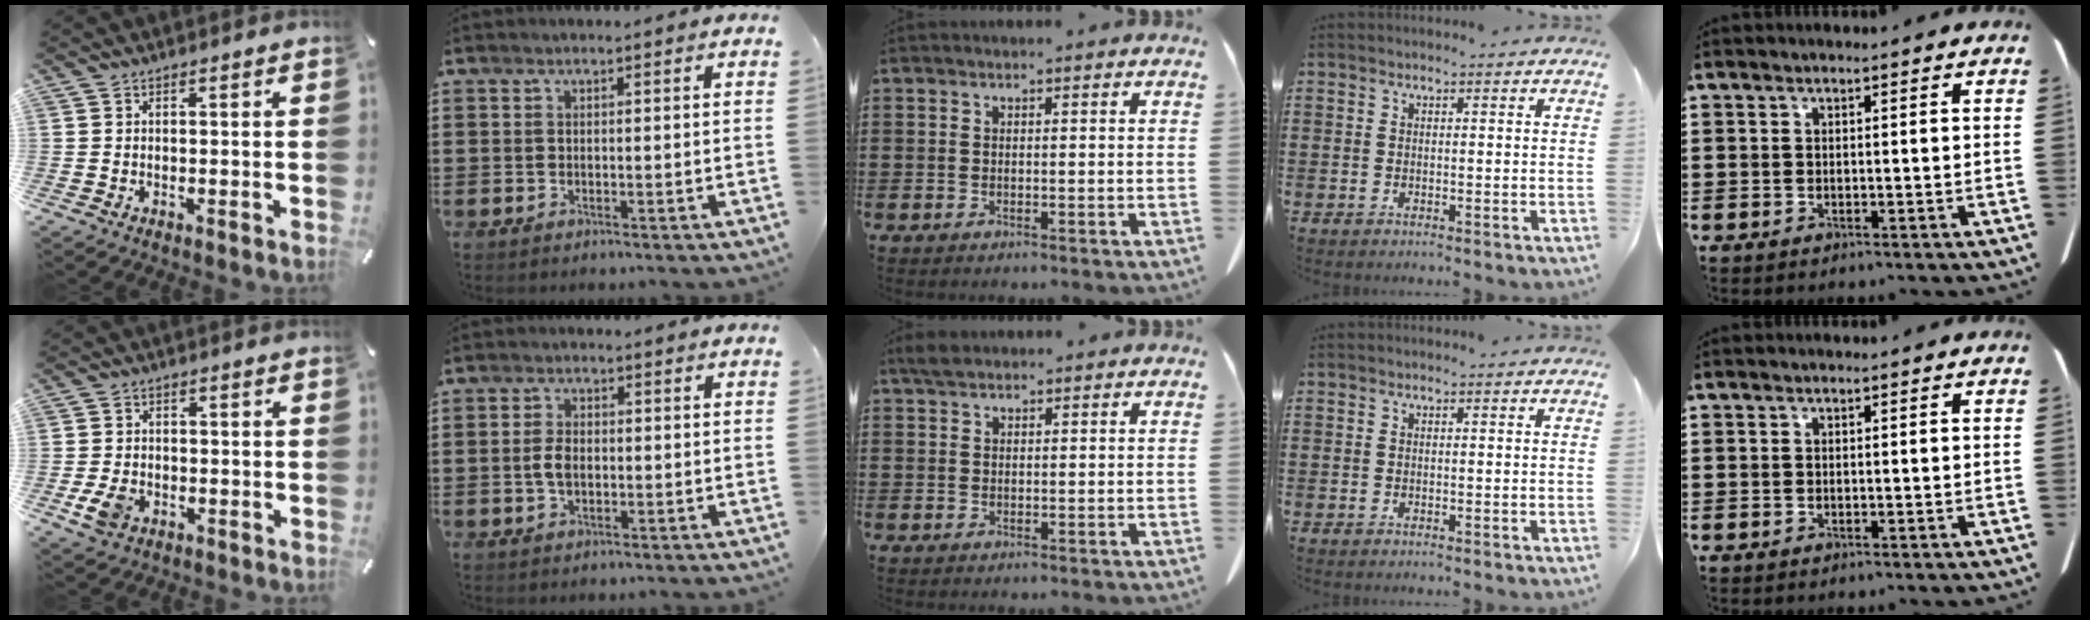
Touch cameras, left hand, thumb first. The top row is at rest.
{"thumb": {"total": 5.2, "force": [-2.0, 3.8, 3.0], "torque": [-0.074, 0.003, -0.039]}, "index": {"total": 3.2, "force": [-0.3, 1.8, 2.6], "torque": [-0.067, 0.000, -0.010]}, "middle": {"total": 2.0, "force": [1.6, 0.8, 0.9], "torque": [-0.022, 0.005, 0.030]}}